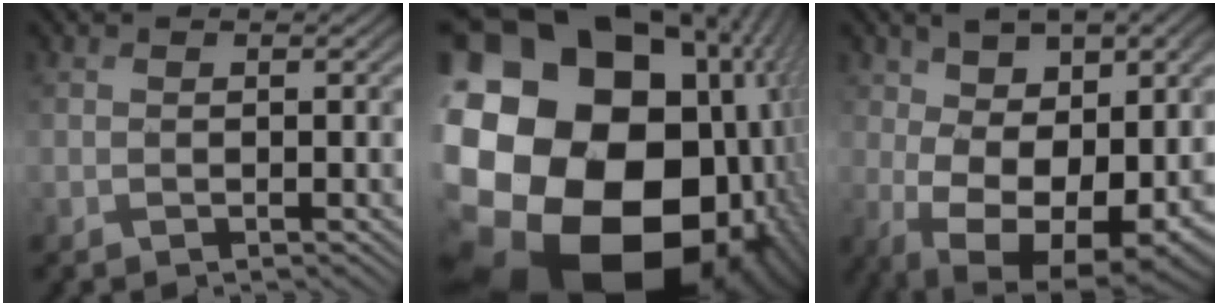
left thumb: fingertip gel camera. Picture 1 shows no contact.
{"total": 25.5, "force": [-2.0, 21.7, 13.3], "torque": [-0.298, -0.027, -0.057]}
{"total": 17.8, "force": [0.6, 9.8, 14.9], "torque": [-0.229, -0.028, 0.055]}